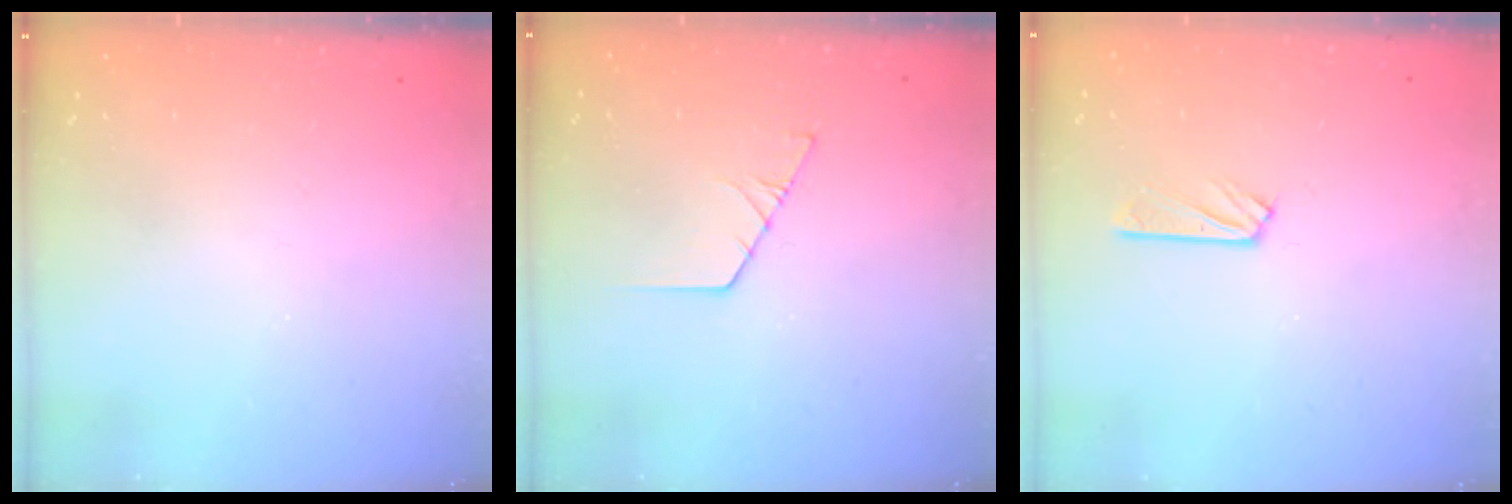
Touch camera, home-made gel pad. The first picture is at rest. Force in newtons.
{"total": 2.1, "press": 2.1, "slide": 0.1}
{"total": 2.6, "press": 2.5, "slide": 0.3}